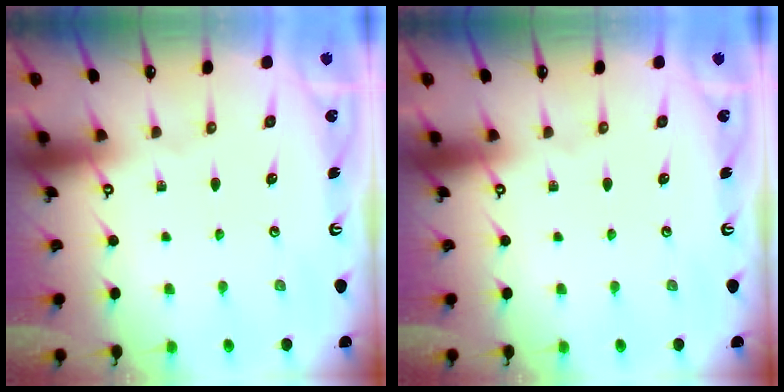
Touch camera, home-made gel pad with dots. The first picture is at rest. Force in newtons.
{"total": 0.0}